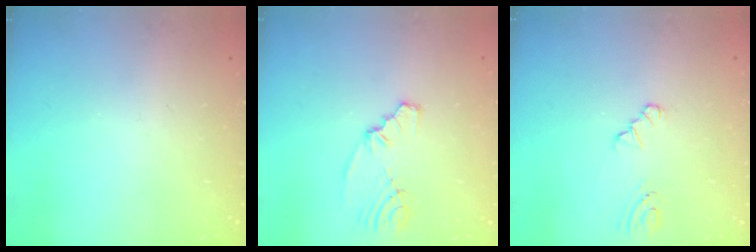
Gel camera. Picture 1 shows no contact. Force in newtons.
{"total": 4.7, "press": 3.0, "slide": 3.7}
{"total": 2.8, "press": 2.8, "slide": 0.1}